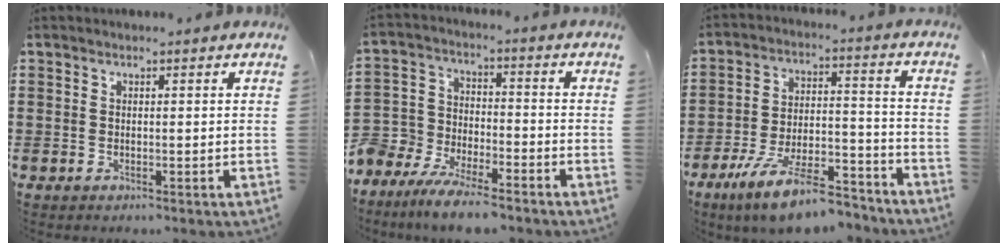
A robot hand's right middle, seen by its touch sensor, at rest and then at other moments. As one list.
[{"total": 7.9, "force": [-7.5, 2.1, 1.8], "torque": [-0.055, 0.013, -0.153]}, {"total": 11.8, "force": [-9.5, 2.2, 6.7], "torque": [-0.123, 0.025, -0.180]}]